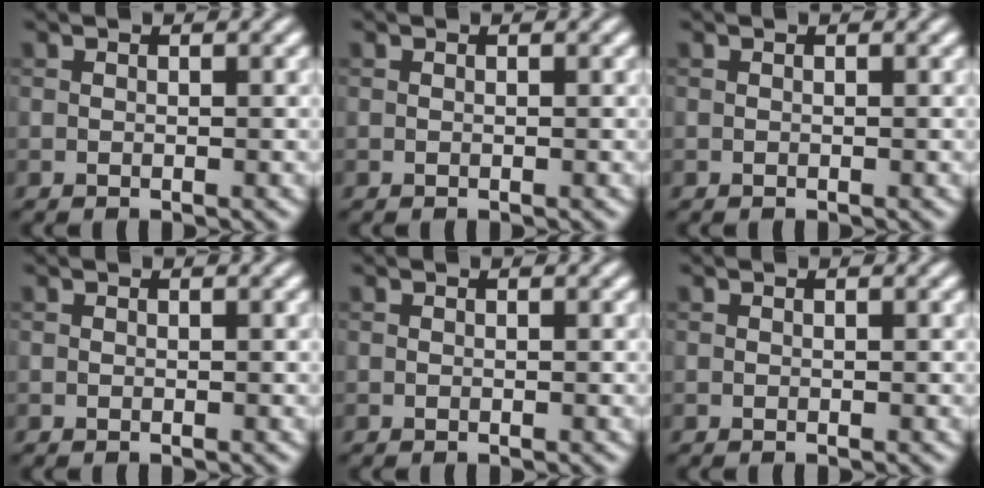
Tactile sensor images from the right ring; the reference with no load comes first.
{"total": 0.0}
{"total": 0.0}
{"total": 0.0}
{"total": 0.0}
{"total": 0.0}